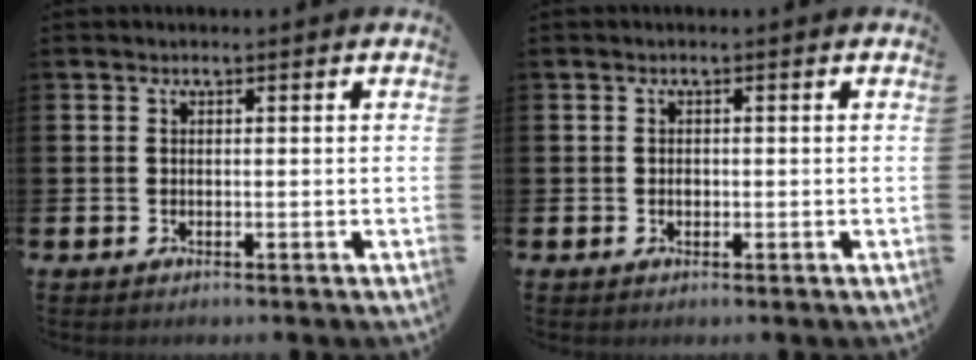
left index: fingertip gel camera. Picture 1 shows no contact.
{"total": 0.8, "force": [-0.1, 0.6, 0.4], "torque": [-0.004, 0.002, -0.004]}